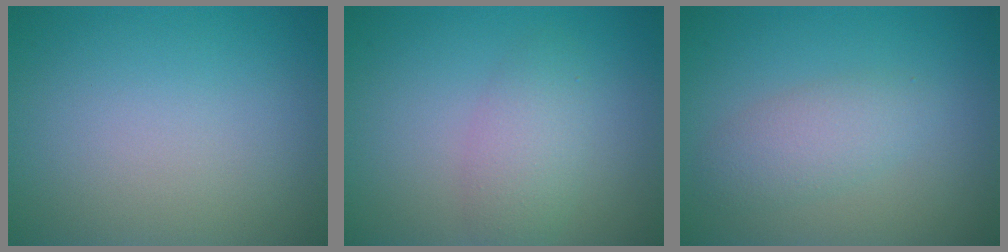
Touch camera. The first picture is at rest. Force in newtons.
{"total": 1.9, "press": 1.9, "slide": 0.1}
{"total": 2.7, "press": 2.7, "slide": 0.1}